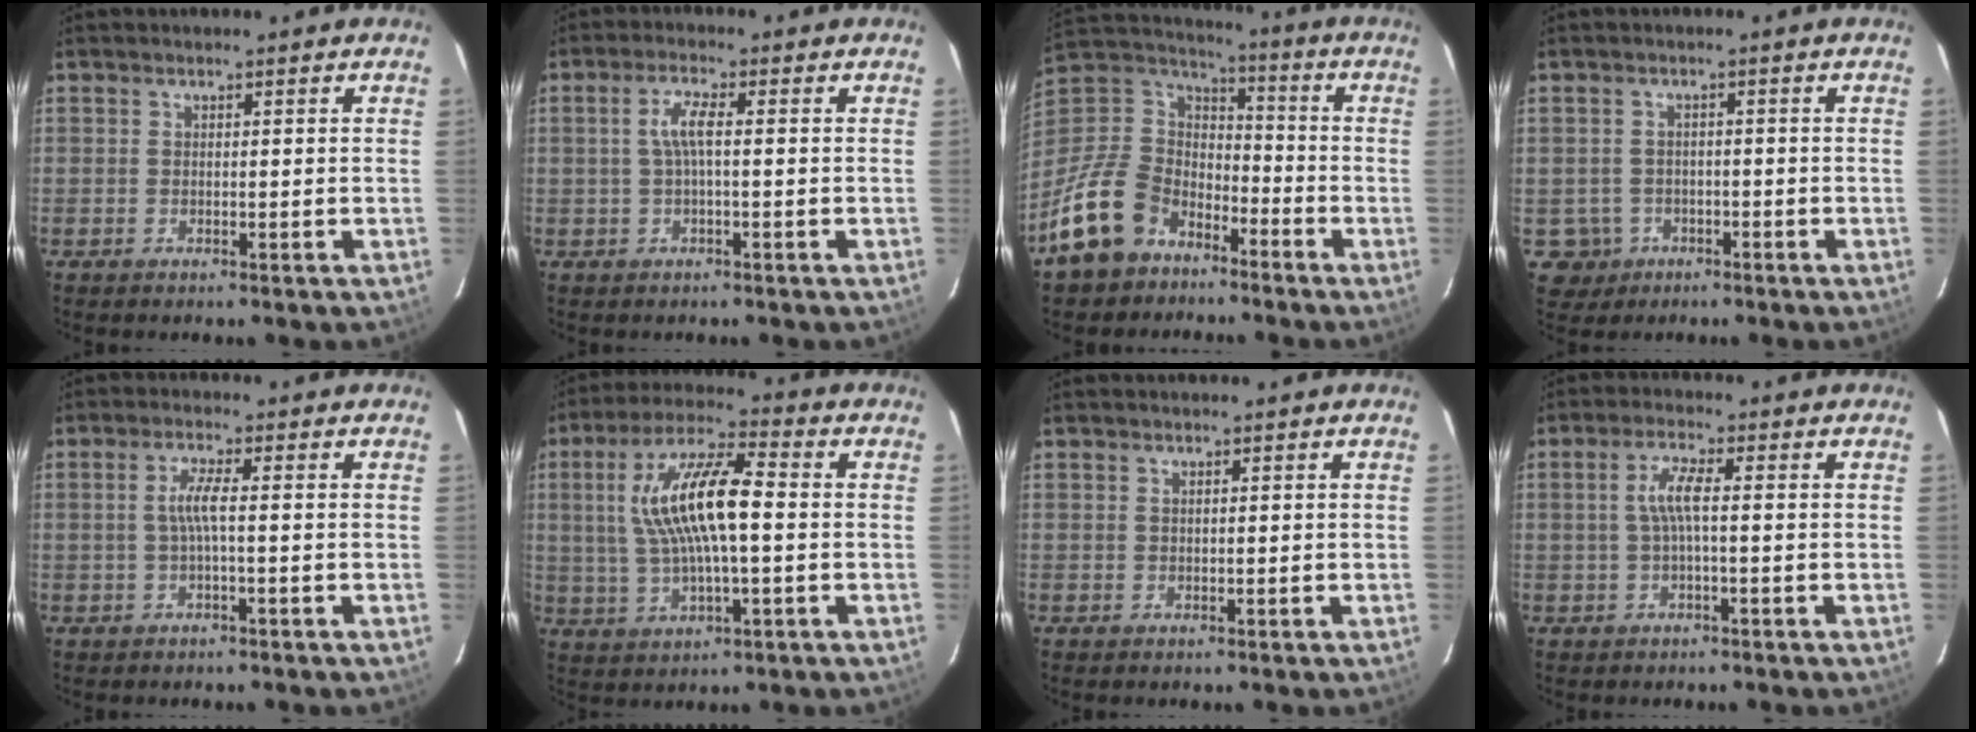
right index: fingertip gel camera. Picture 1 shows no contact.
{"total": 3.7, "force": [0.0, 0.6, 3.6], "torque": [-0.073, 0.006, 0.001]}
{"total": 16.4, "force": [-10.9, 10.6, 6.1], "torque": [-0.157, 0.025, -0.181]}
{"total": 4.6, "force": [-1.7, 4.3, 0.2], "torque": [-0.014, 0.015, -0.022]}
{"total": 3.1, "force": [-0.4, -0.1, 3.1], "torque": [-0.065, 0.002, -0.007]}
{"total": 14.0, "force": [1.0, 3.7, 13.4], "torque": [-0.259, 0.015, 0.020]}
{"total": 0.0}
{"total": 3.9, "force": [-0.2, 0.4, 3.9], "torque": [-0.078, 0.005, -0.002]}